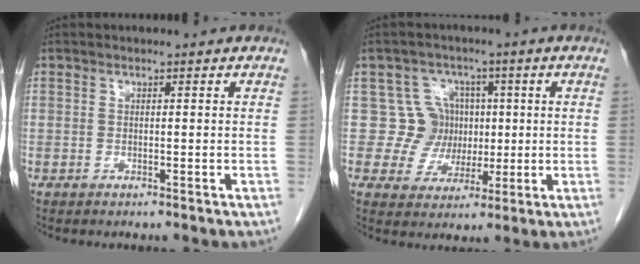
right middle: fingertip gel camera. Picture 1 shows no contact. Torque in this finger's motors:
{"motor_torque": [0.02, 0.21, -0.02, -0.06]}